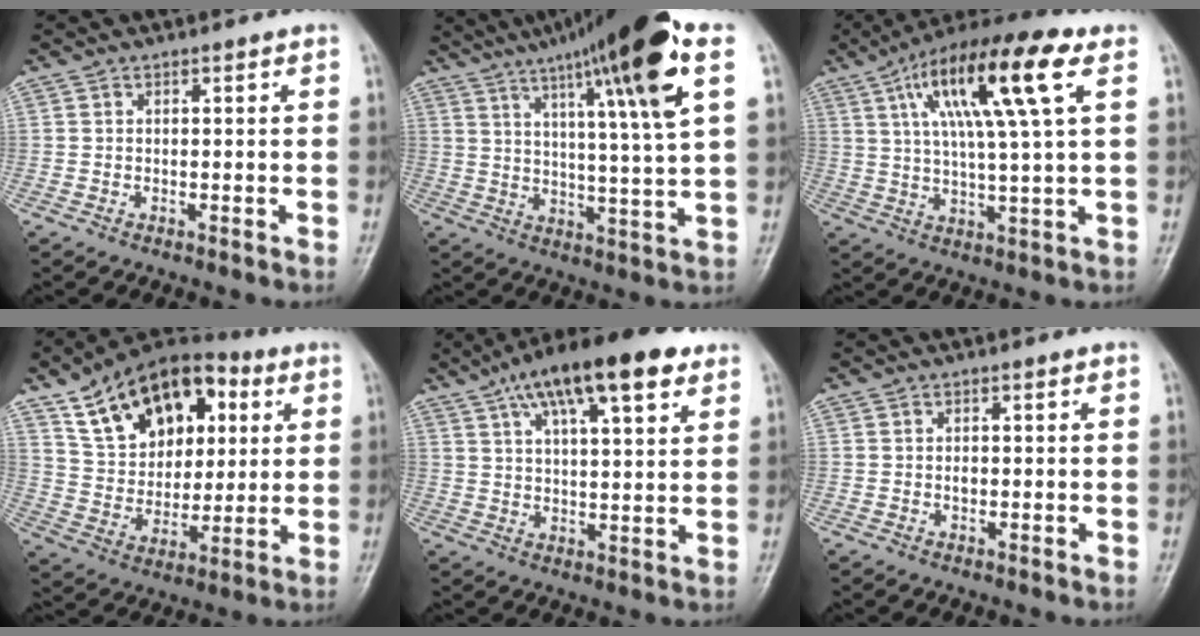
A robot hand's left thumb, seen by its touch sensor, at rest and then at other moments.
{"total": 21.0, "force": [10.5, 1.7, 18.1], "torque": [-0.279, -0.017, 0.163]}
{"total": 17.6, "force": [6.6, 3.3, 16.0], "torque": [-0.284, 0.005, 0.105]}
{"total": 21.2, "force": [8.7, 13.7, 13.5], "torque": [-0.169, -0.005, 0.149]}
{"total": 17.7, "force": [10.1, 5.8, 13.3], "torque": [-0.200, -0.010, 0.162]}
{"total": 0.9, "force": [0.1, 0.6, 0.6], "torque": [-0.008, 0.001, 0.000]}